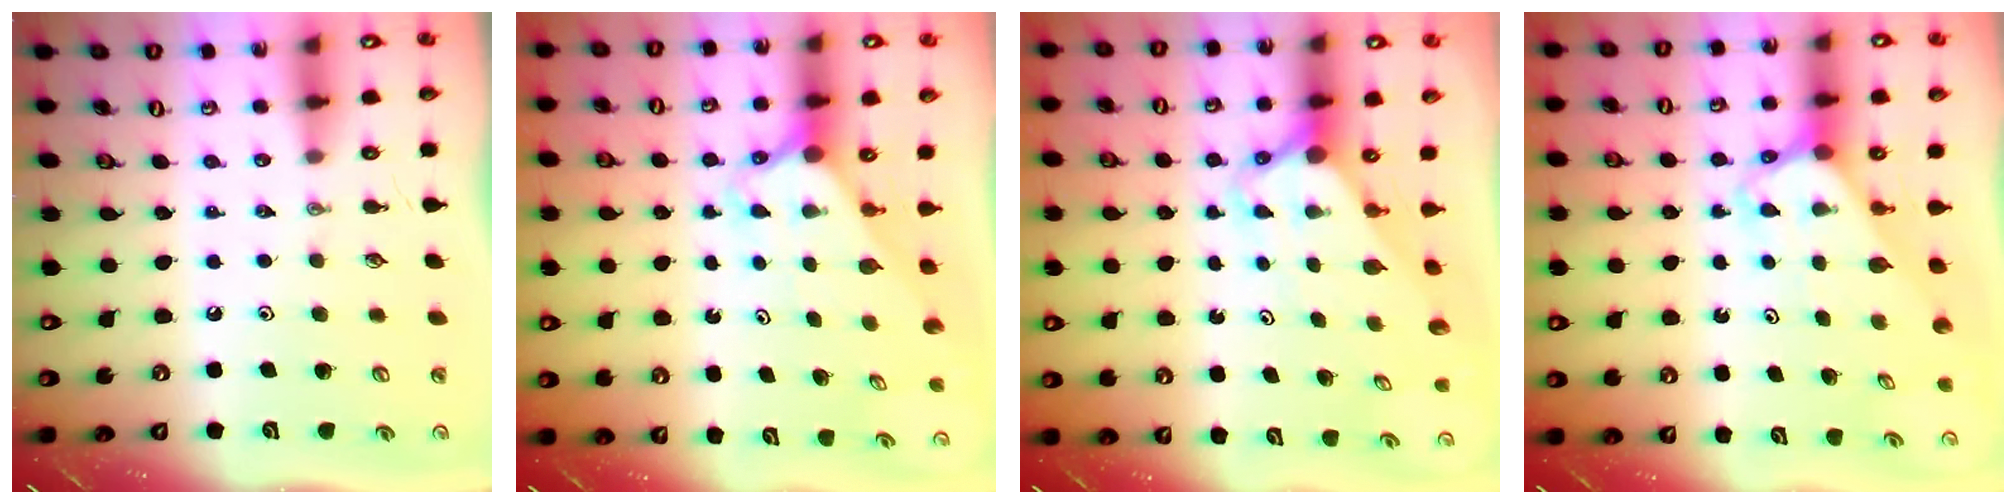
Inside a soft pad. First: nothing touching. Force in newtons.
{"total": 2.6, "press": 2.6, "slide": 0.2}
{"total": 3.0, "press": 3.0, "slide": 0.2}
{"total": 2.8, "press": 2.8, "slide": 0.2}